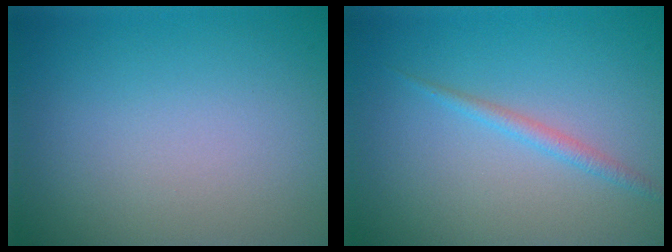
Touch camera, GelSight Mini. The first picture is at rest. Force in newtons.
{"total": 1.3, "press": 1.3, "slide": 0.1}